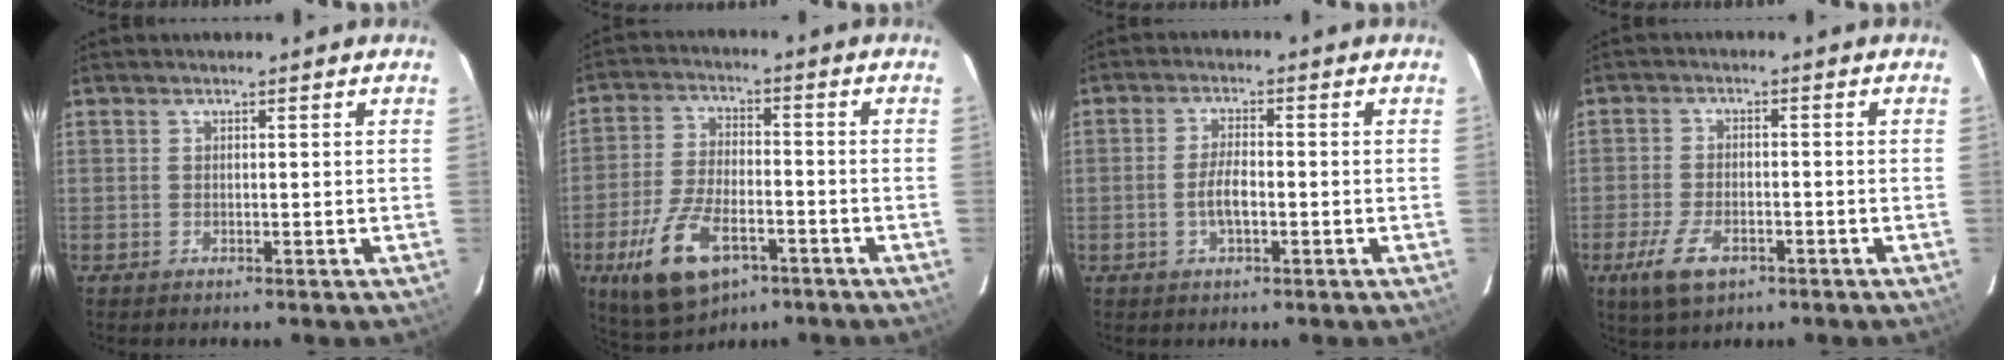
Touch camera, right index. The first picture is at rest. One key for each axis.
{"total": 14.5, "fx": -7.2, "fy": 7.0, "fz": 10.5, "tx": -0.225, "ty": -0.020, "tz": -0.123}
{"total": 3.9, "fx": -1.2, "fy": 1.3, "fz": 3.5, "tx": -0.072, "ty": 0.001, "tz": -0.022}
{"total": 7.8, "fx": -4.2, "fy": 3.9, "fz": 5.3, "tx": -0.130, "ty": -0.011, "tz": -0.075}